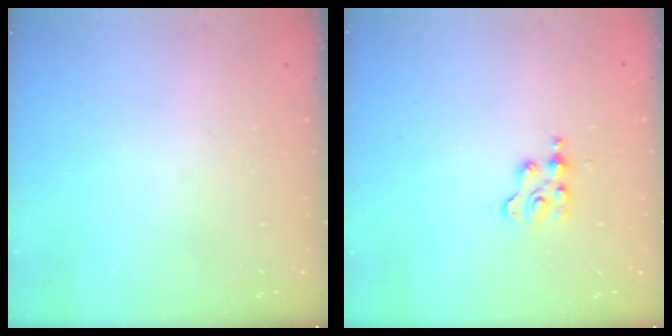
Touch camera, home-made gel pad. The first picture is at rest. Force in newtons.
{"total": 2.2, "press": 2.1, "slide": 0.3}